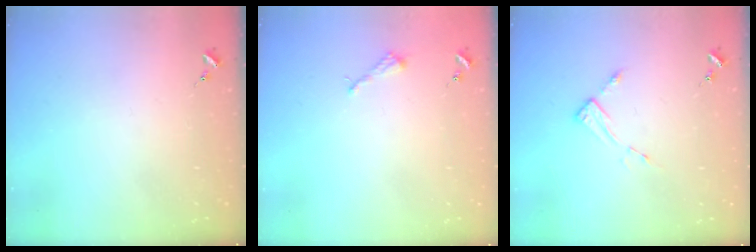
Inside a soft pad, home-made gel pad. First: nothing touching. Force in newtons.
{"total": 2.6, "press": 2.6, "slide": 0.3}
{"total": 4.4, "press": 4.3, "slide": 0.5}